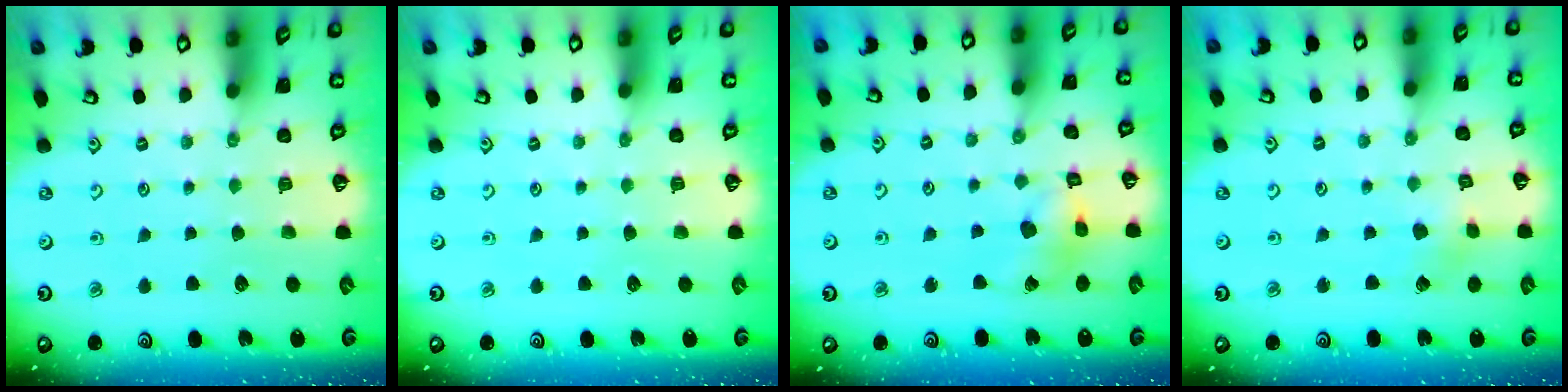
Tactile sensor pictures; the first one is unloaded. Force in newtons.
{"total": 0.0}
{"total": 7.9, "press": 7.8, "slide": 0.9}
{"total": 2.4, "press": 2.4, "slide": 0.2}